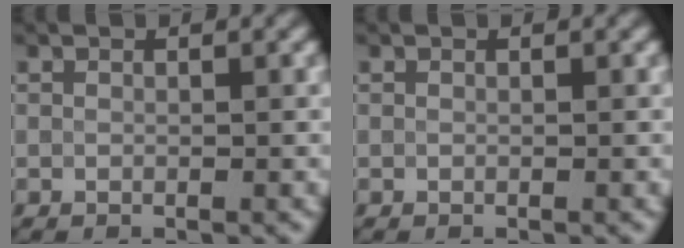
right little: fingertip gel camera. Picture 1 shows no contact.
{"total": 0.0}